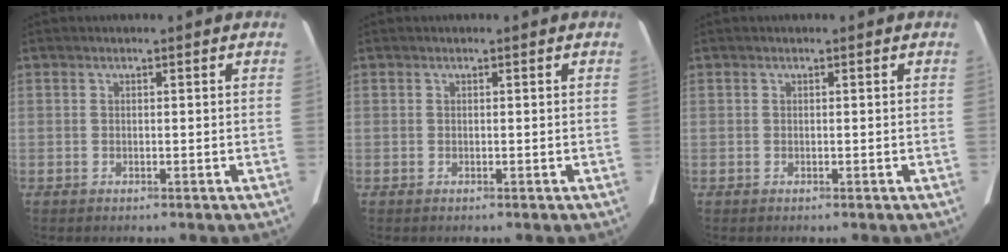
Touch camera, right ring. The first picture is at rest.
{"total": 0.0}
{"total": 0.0}